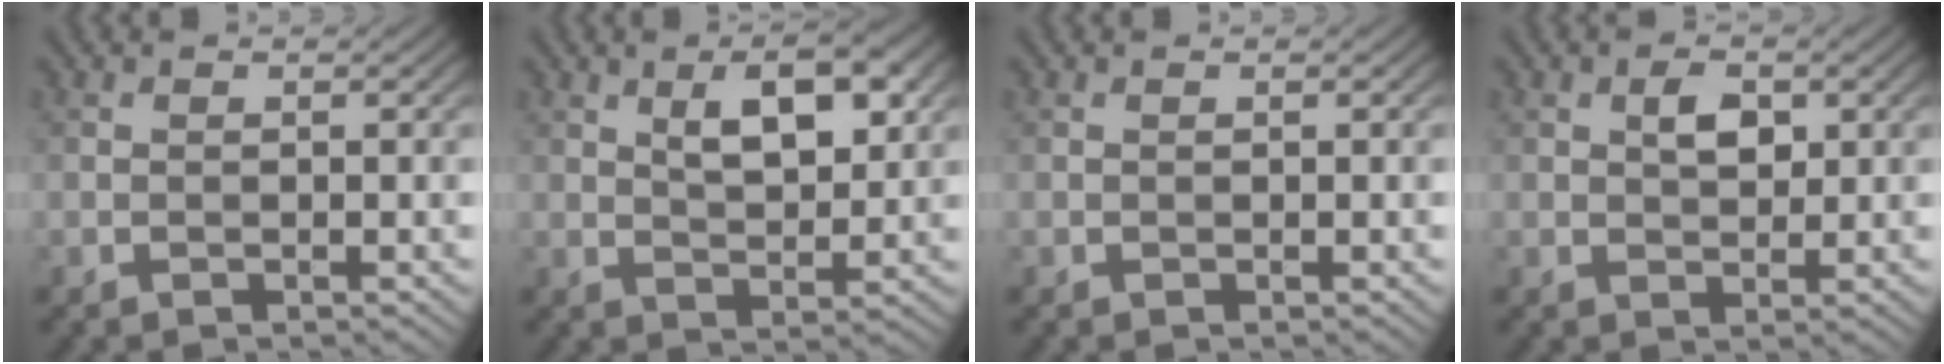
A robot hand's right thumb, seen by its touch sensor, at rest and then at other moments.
{"total": 7.2, "force": [2.8, 3.2, 5.8], "torque": [-0.091, 0.006, 0.045]}
{"total": 0.0}
{"total": 2.9, "force": [0.9, 1.7, 2.2], "torque": [-0.039, 0.000, 0.014]}